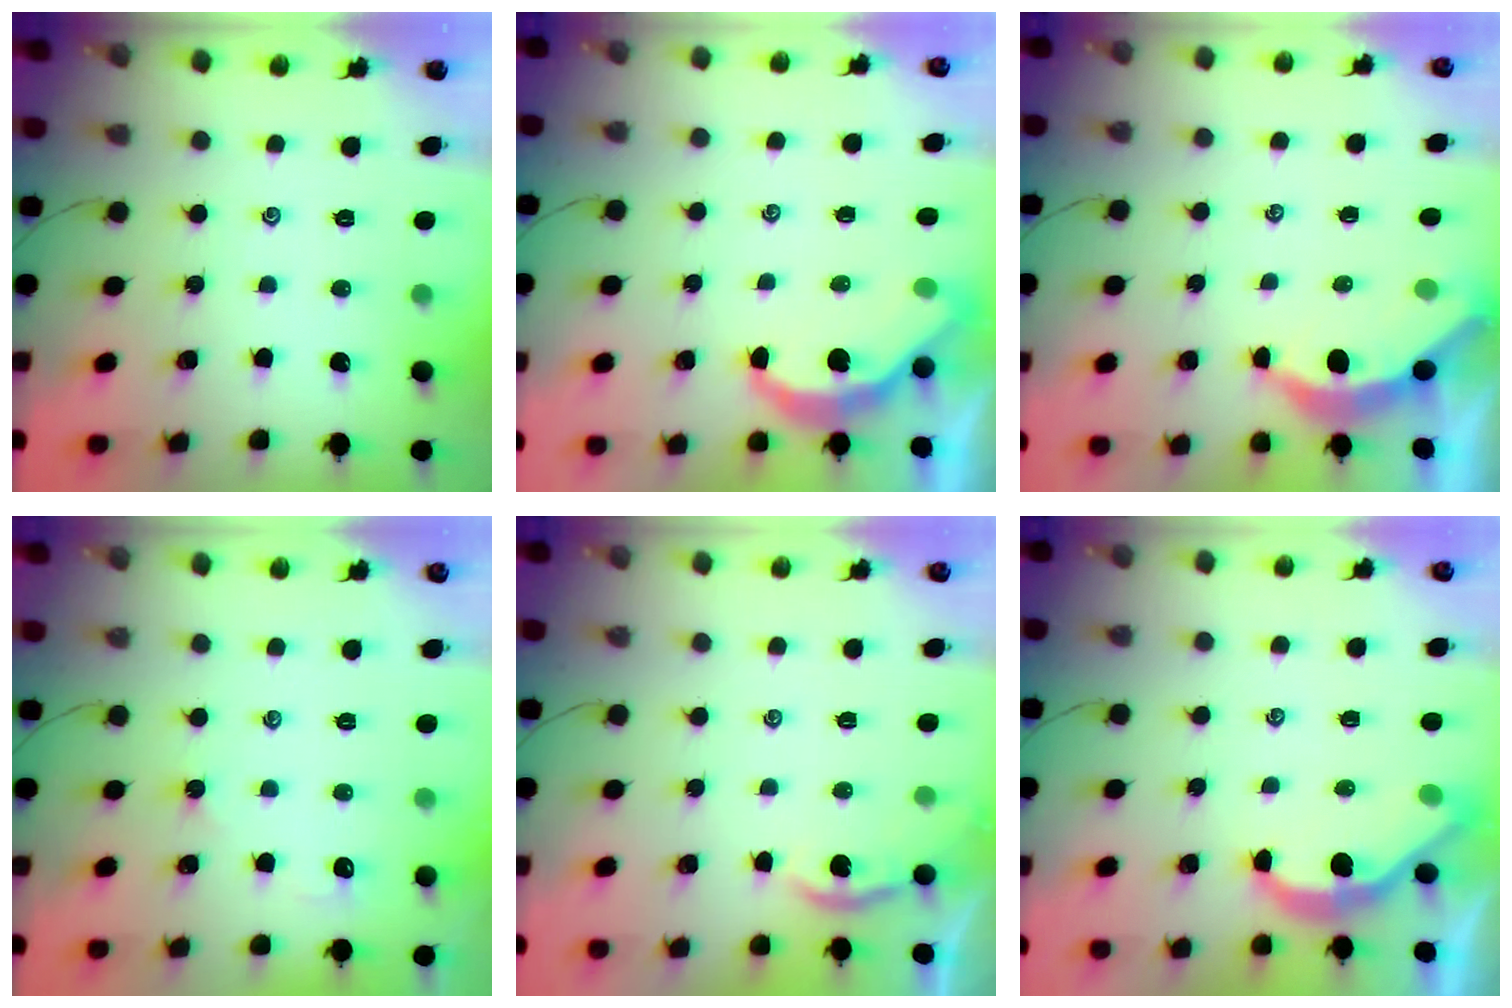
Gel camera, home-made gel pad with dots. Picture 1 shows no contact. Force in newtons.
{"total": 5.5, "press": 5.5, "slide": 0.2}
{"total": 3.8, "press": 3.7, "slide": 0.5}
{"total": 1.9, "press": 1.8, "slide": 0.4}
{"total": 1.8, "press": 1.7, "slide": 0.5}
{"total": 4.6, "press": 4.6, "slide": 0.5}